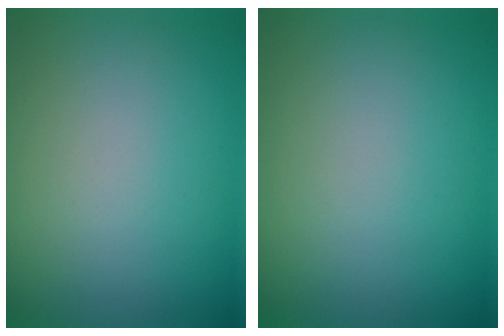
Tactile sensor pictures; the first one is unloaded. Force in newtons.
{"total": 0.0}